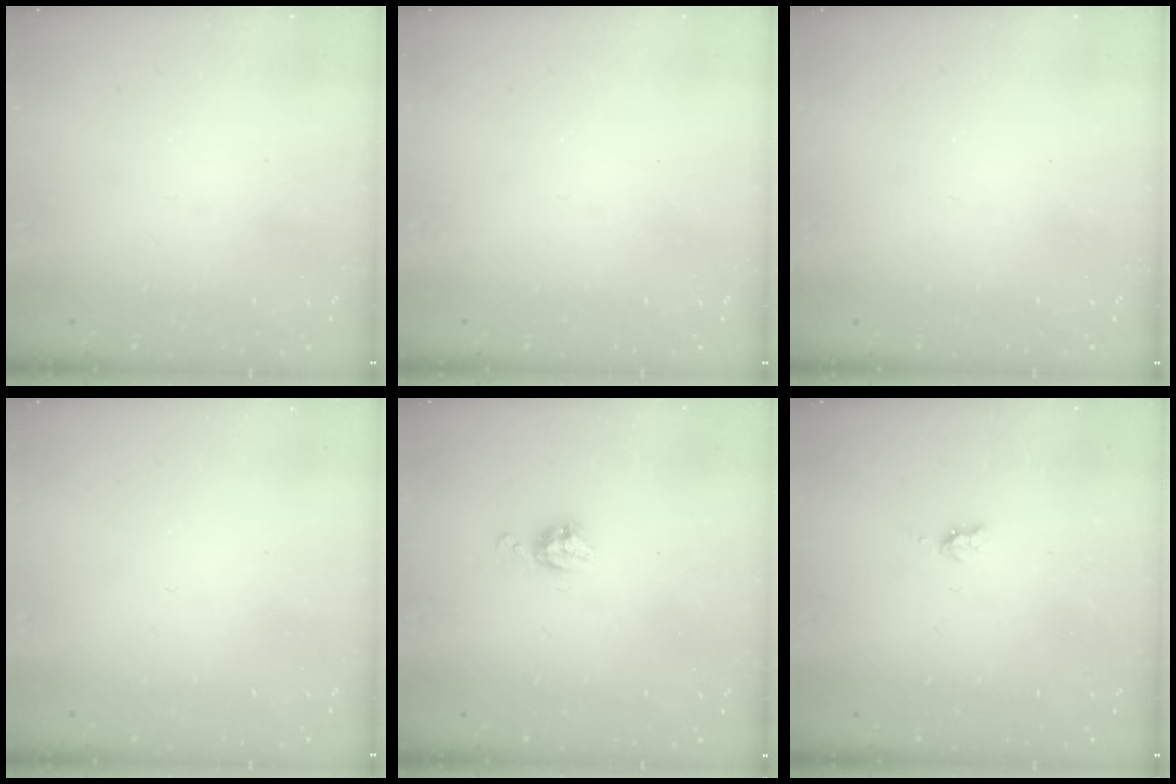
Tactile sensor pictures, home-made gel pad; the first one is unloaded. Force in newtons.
{"total": 0.0}
{"total": 0.0}
{"total": 0.0}
{"total": 5.2, "press": 5.1, "slide": 0.1}
{"total": 3.0, "press": 3.0, "slide": 0.5}